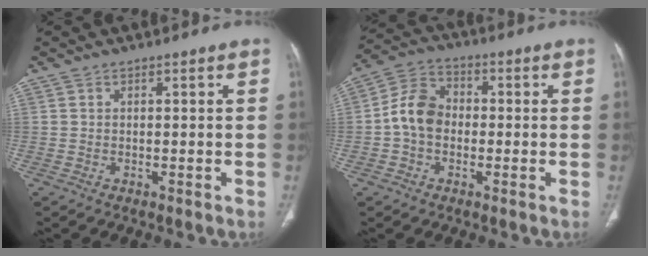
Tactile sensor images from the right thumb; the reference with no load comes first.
{"total": 8.5, "force": [-0.9, 6.5, 5.3], "torque": [-0.087, 0.028, -0.031]}